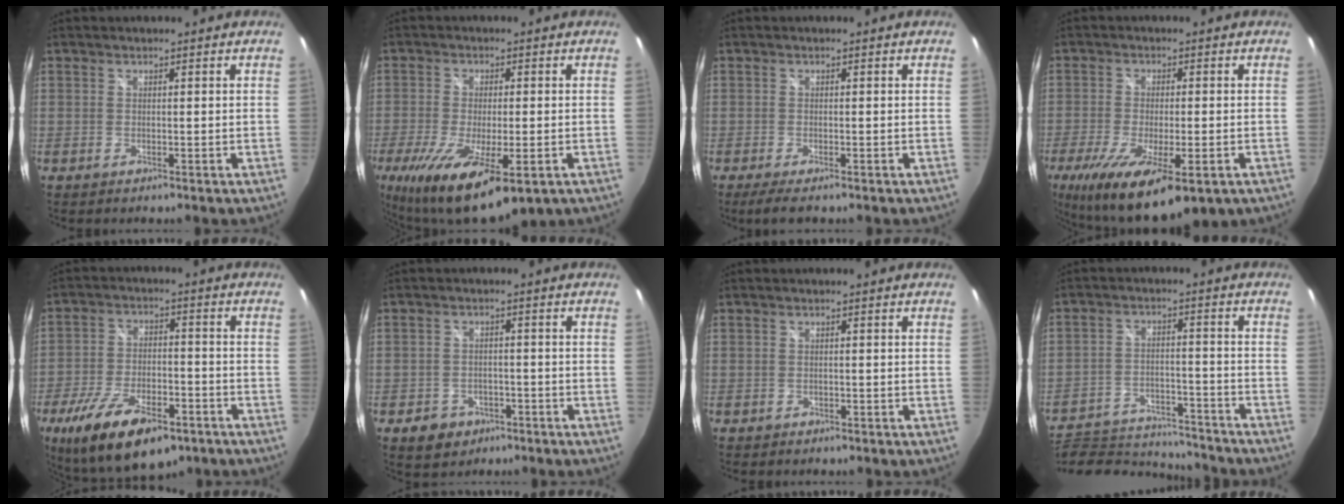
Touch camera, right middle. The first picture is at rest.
{"total": 17.4, "force": [-9.4, 5.8, 13.5], "torque": [-0.274, -0.073, -0.149]}
{"total": 3.5, "force": [-2.5, 0.6, 2.3], "torque": [-0.046, -0.017, -0.042]}
{"total": 18.2, "force": [-10.4, 6.0, 13.7], "torque": [-0.272, -0.071, -0.161]}
{"total": 18.2, "force": [-11.2, 7.7, 12.1], "torque": [-0.242, -0.034, -0.181]}
{"total": 6.0, "force": [-3.3, 4.7, 1.8], "torque": [-0.051, 0.008, -0.040]}
{"total": 1.3, "force": [-0.8, 1.0, 0.3], "torque": [-0.010, -0.002, -0.009]}
{"total": 13.6, "force": [-12.8, 3.9, 2.6], "torque": [-0.066, 0.010, -0.188]}